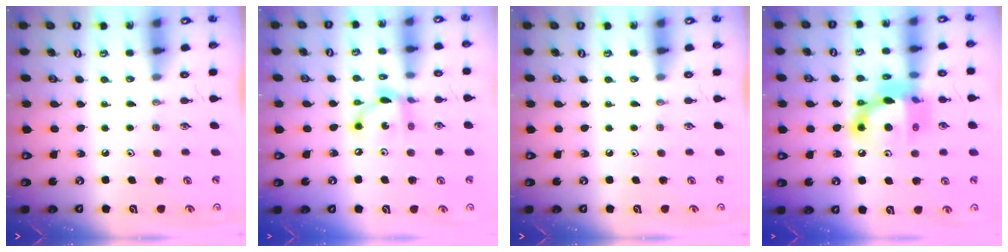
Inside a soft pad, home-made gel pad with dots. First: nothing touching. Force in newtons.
{"total": 10.8, "press": 10.8, "slide": 0.8}
{"total": 0.0}
{"total": 14.2, "press": 14.2, "slide": 1.2}